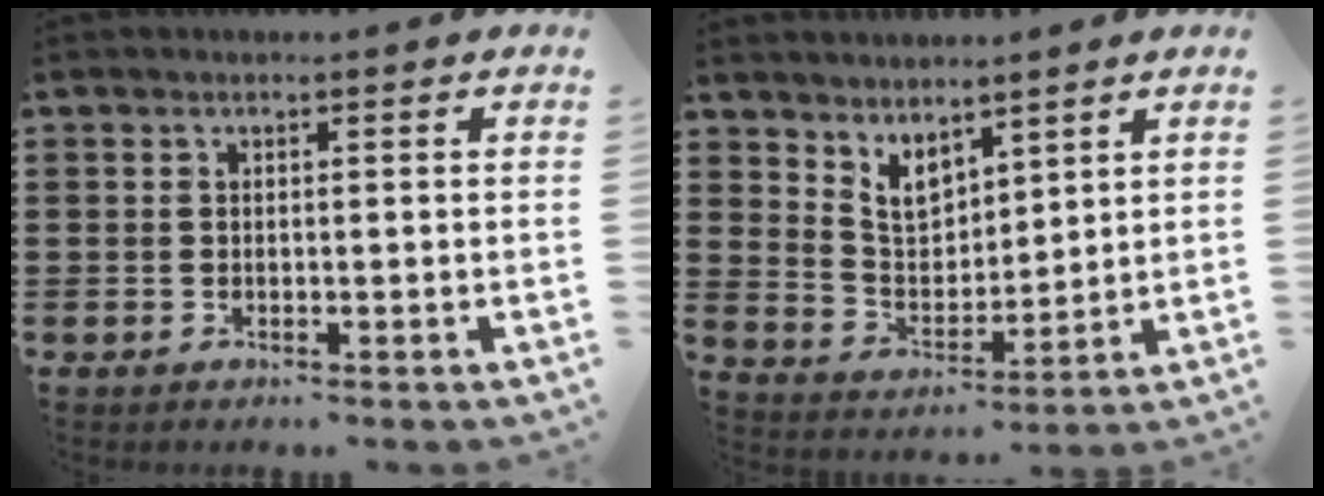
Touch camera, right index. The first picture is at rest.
{"total": 5.4, "force": [4.1, 2.8, 2.0], "torque": [-0.058, -0.008, 0.078]}